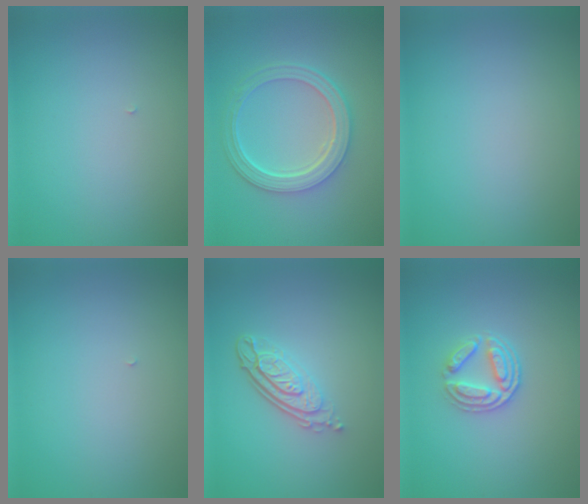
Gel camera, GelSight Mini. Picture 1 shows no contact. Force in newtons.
{"total": 5.1, "press": 4.0, "slide": 3.1}
{"total": 0.0}
{"total": 0.0}
{"total": 4.0, "press": 2.9, "slide": 2.7}
{"total": 3.1, "press": 2.6, "slide": 1.7}